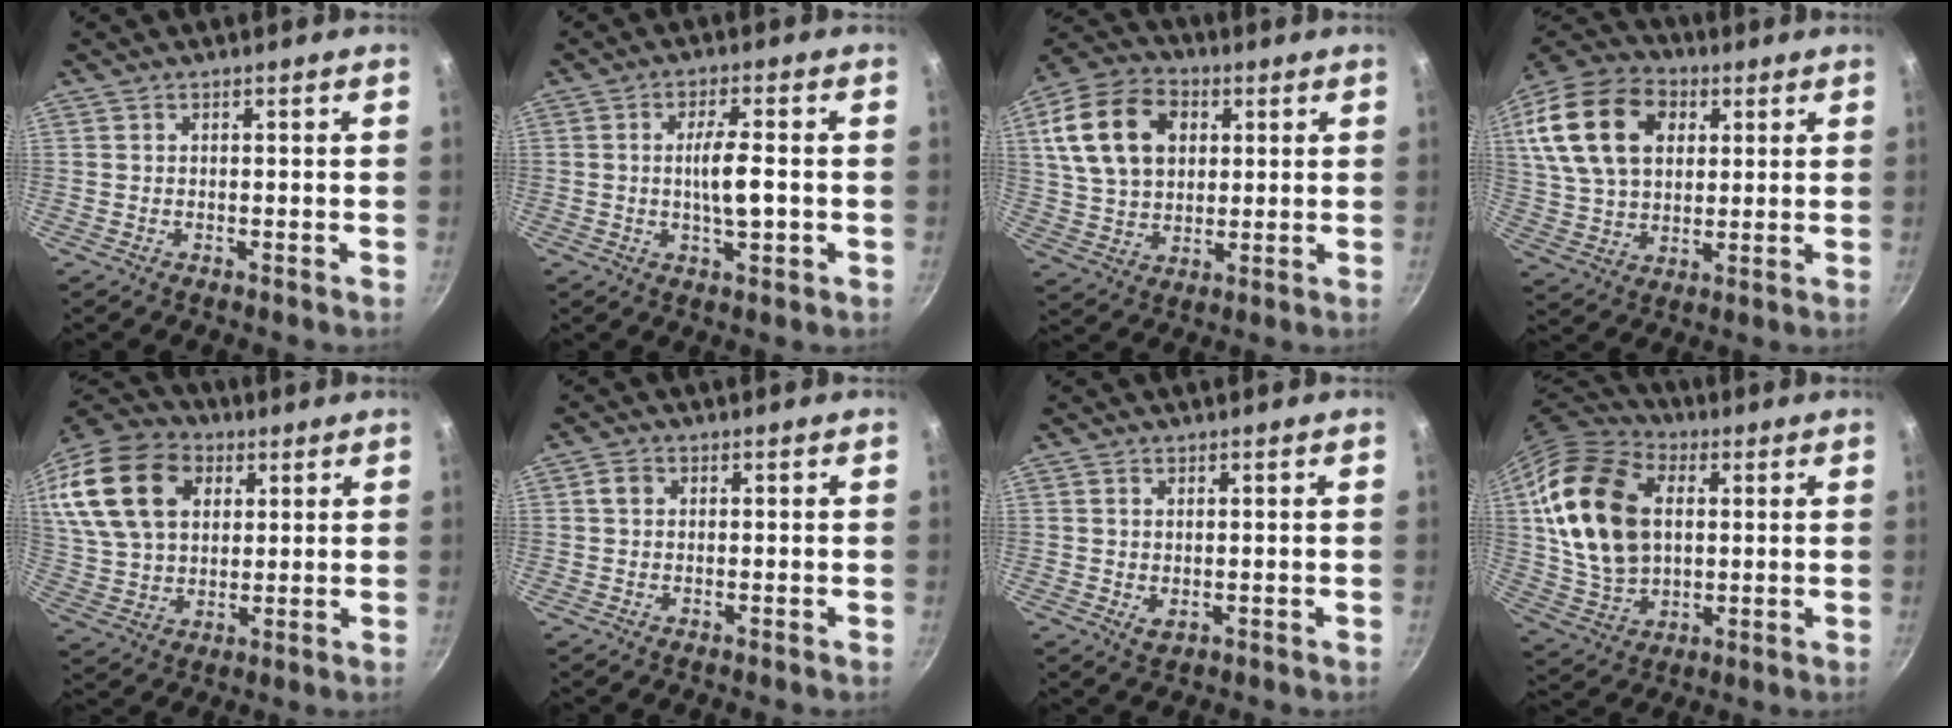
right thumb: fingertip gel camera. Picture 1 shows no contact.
{"total": 6.5, "force": [-0.6, 1.7, 6.2], "torque": [-0.112, 0.004, -0.012]}
{"total": 17.5, "force": [4.8, 12.5, 11.2], "torque": [-0.190, 0.008, 0.082]}
{"total": 20.8, "force": [6.4, 14.3, 13.6], "torque": [-0.238, 0.008, 0.111]}
{"total": 23.1, "force": [8.1, 16.1, 14.5], "torque": [-0.274, 0.008, 0.148]}
{"total": 2.1, "force": [0.5, 1.7, 1.2], "torque": [-0.015, 0.006, 0.006]}
{"total": 2.0, "force": [0.4, 1.3, 1.5], "torque": [-0.025, -0.006, 0.009]}
{"total": 21.6, "force": [4.0, 14.8, 15.2], "torque": [-0.276, 0.001, 0.077]}